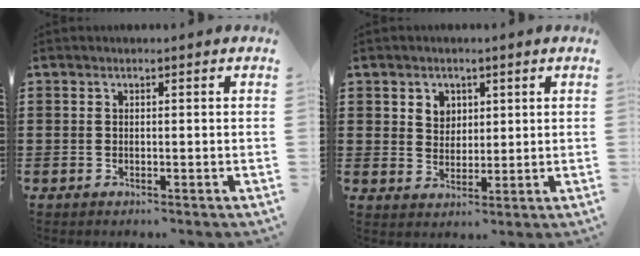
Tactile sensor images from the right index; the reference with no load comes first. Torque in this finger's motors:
{"motor_torque": [0.03, 0.00, 0.23, 0.05]}